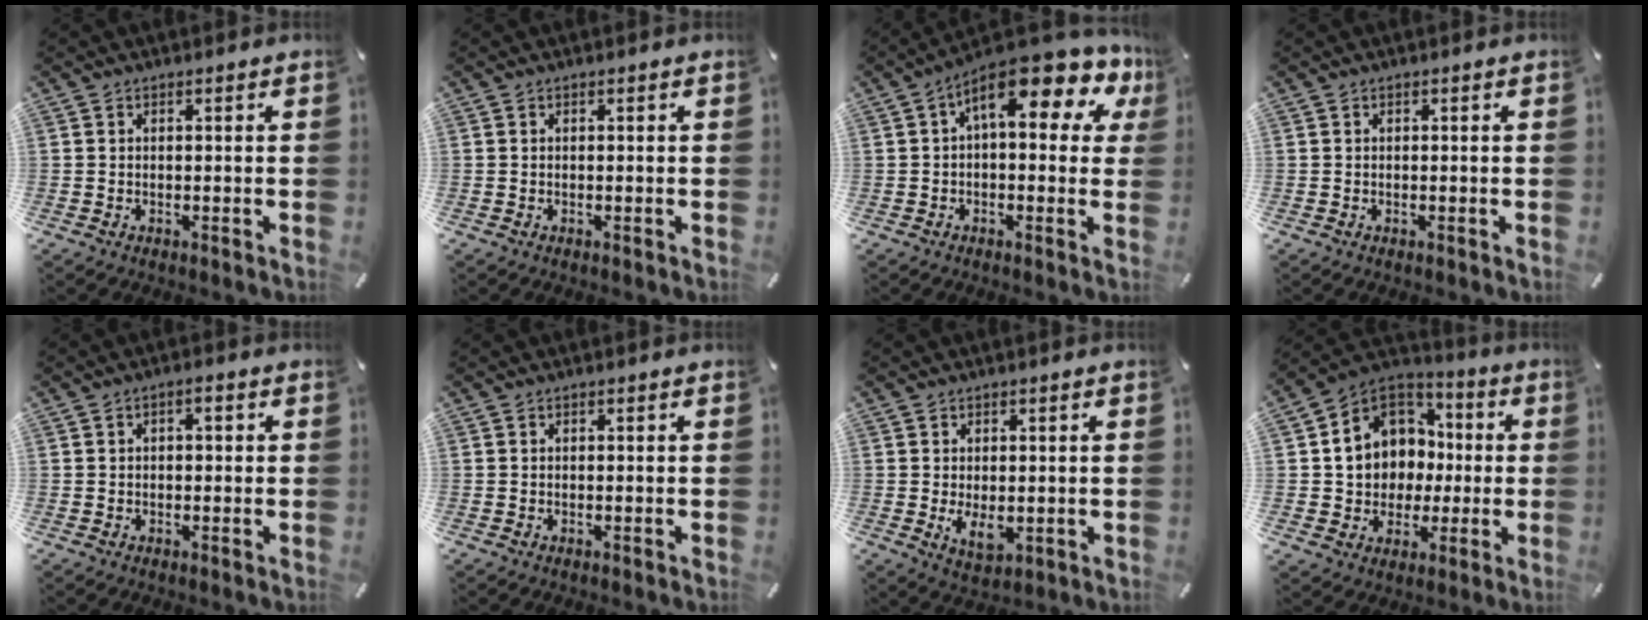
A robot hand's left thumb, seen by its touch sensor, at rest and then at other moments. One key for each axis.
{"total": 0.0}
{"total": 14.8, "fx": 7.0, "fy": 5.6, "fz": 11.7, "tx": -0.179, "ty": -0.048, "tz": 0.115}
{"total": 0.0}
{"total": 1.8, "fx": 0.1, "fy": 1.2, "fz": 1.3, "tx": -0.028, "ty": 0.009, "tz": -0.001}
{"total": 0.0}
{"total": 5.0, "fx": -0.4, "fy": 3.1, "fz": 3.9, "tx": -0.072, "ty": -0.009, "tz": -0.011}
{"total": 11.5, "fx": 0.2, "fy": 11.1, "fz": 3.1, "tx": -0.074, "ty": -0.007, "tz": 0.014}